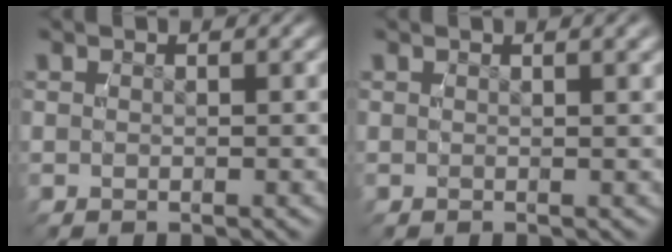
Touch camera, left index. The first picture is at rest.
{"total": 0.9, "force": [0.7, -0.4, 0.3], "torque": [0.000, 0.008, 0.008]}